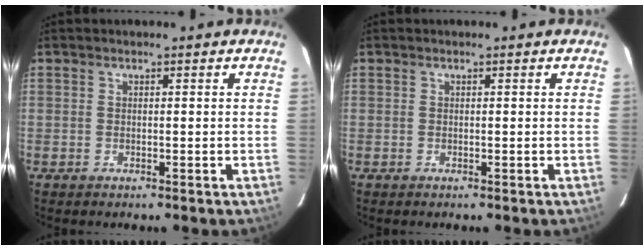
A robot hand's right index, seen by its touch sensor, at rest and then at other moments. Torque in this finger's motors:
{"motor_torque": [0.00, 0.00, 0.00, 0.00]}